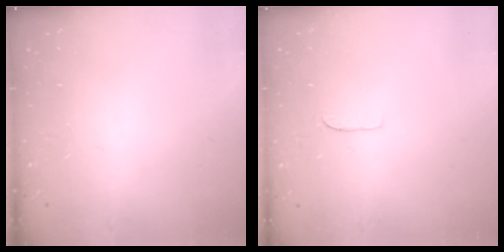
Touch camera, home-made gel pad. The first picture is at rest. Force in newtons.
{"total": 3.6, "press": 3.6, "slide": 0.2}